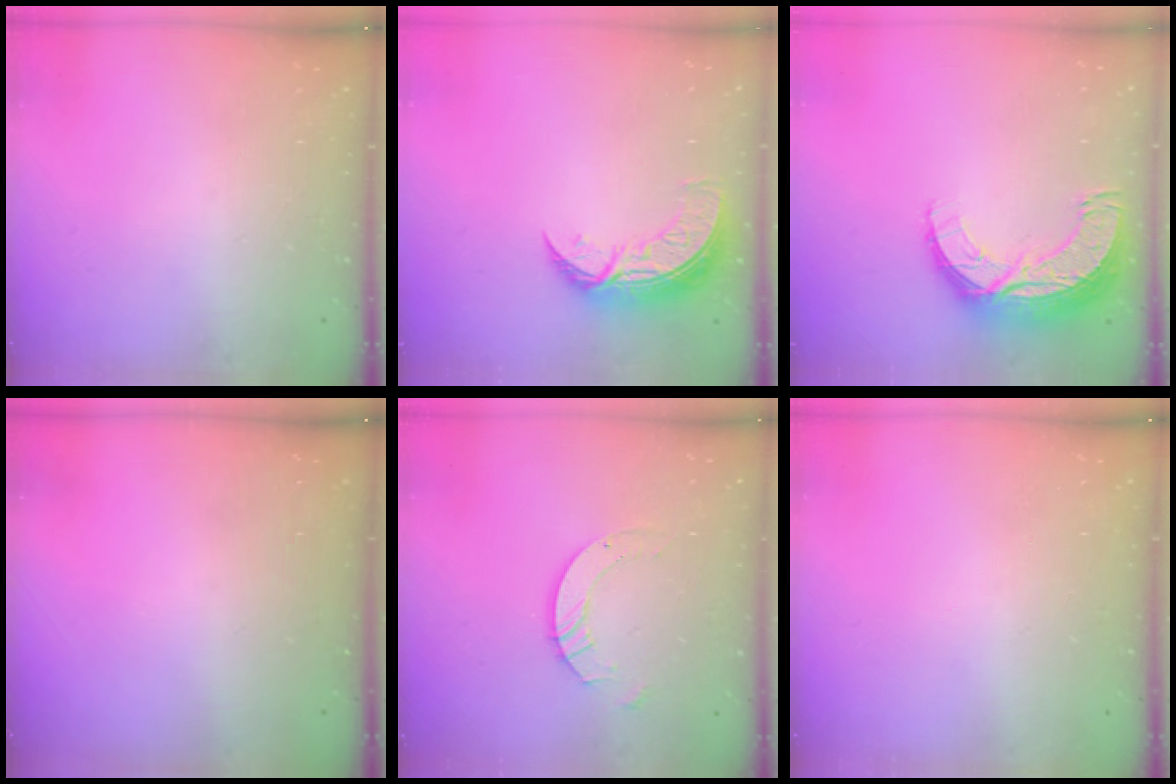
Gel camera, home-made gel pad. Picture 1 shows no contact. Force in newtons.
{"total": 9.1, "press": 9.0, "slide": 0.8}
{"total": 12.7, "press": 12.6, "slide": 0.9}
{"total": 0.0}
{"total": 5.0, "press": 5.0, "slide": 0.3}
{"total": 0.0}